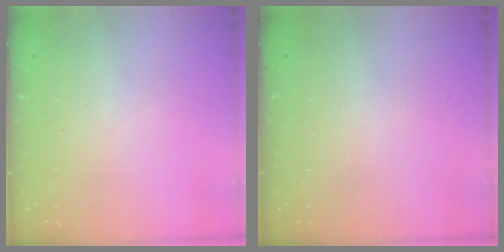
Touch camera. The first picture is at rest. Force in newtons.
{"total": 0.0}